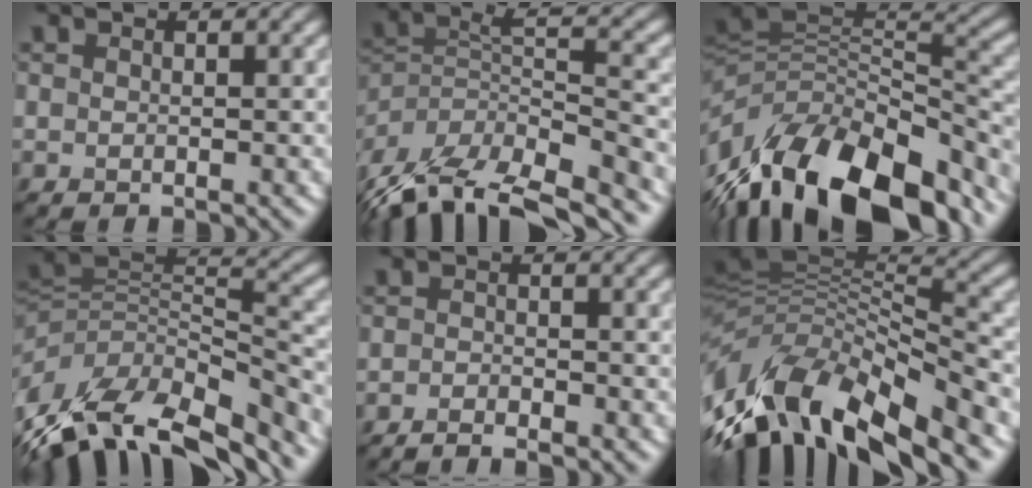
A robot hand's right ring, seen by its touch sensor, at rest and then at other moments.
{"total": 12.7, "force": [-9.7, 3.8, 7.2], "torque": [-0.152, 0.011, -0.155]}
{"total": 14.6, "force": [-7.0, 6.7, 10.9], "torque": [-0.214, 0.008, -0.120]}
{"total": 13.6, "force": [-7.6, 6.8, 9.1], "torque": [-0.194, 0.009, -0.110]}
{"total": 1.8, "force": [-1.6, 0.1, 0.7], "torque": [-0.014, 0.000, -0.032]}
{"total": 12.8, "force": [-5.7, 5.0, 10.3], "torque": [-0.205, 0.021, -0.108]}